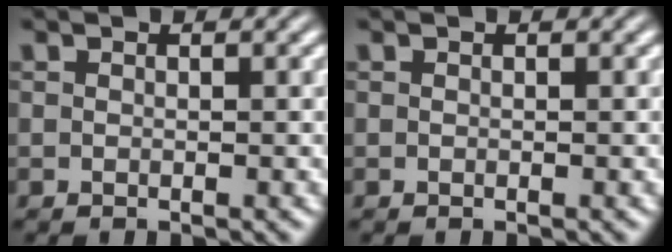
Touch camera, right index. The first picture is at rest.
{"total": 0.0}